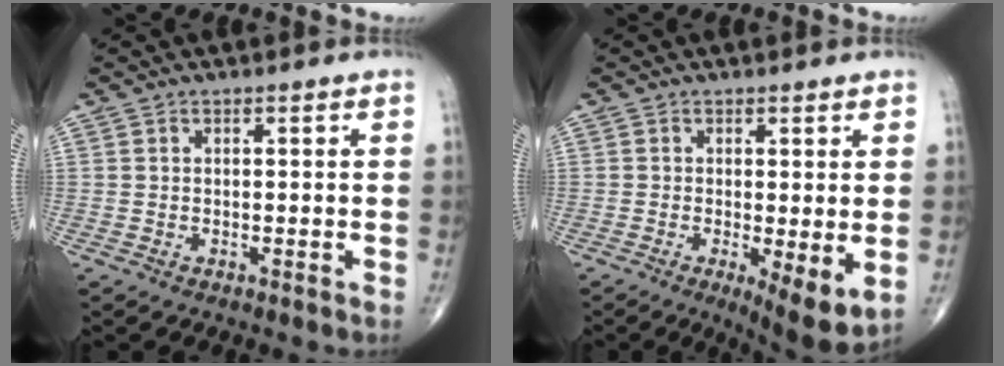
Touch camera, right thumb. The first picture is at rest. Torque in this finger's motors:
{"motor_torque": [-0.52, 0.47, -0.28, -0.22, -0.01]}